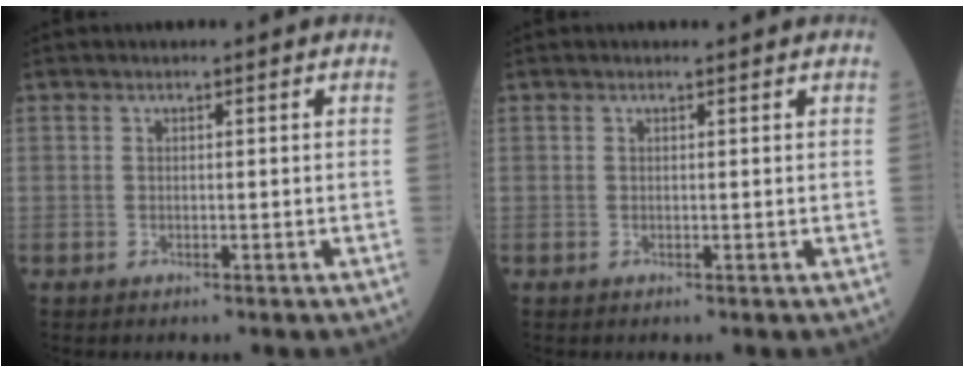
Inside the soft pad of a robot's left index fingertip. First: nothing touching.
{"total": 1.3, "force": [1.3, 0.1, 0.3], "torque": [-0.006, 0.010, 0.015]}